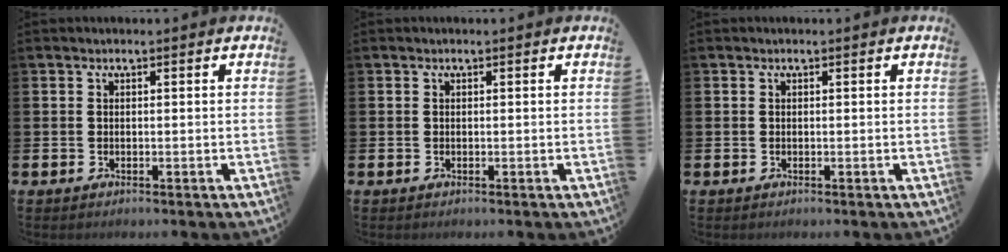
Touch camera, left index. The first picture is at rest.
{"total": 0.0}
{"total": 0.0}